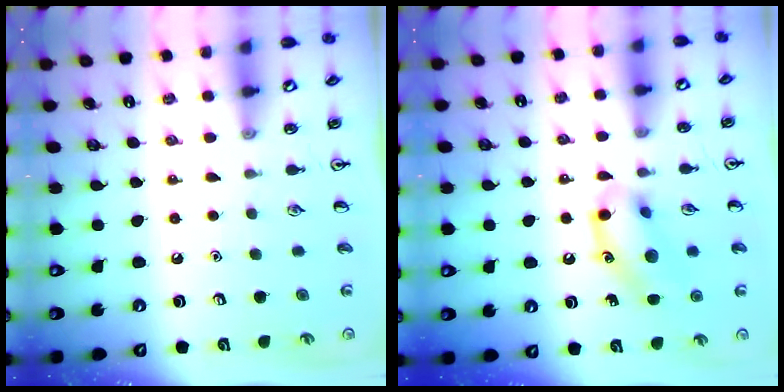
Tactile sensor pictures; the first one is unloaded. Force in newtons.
{"total": 12.7, "press": 12.6, "slide": 1.9}